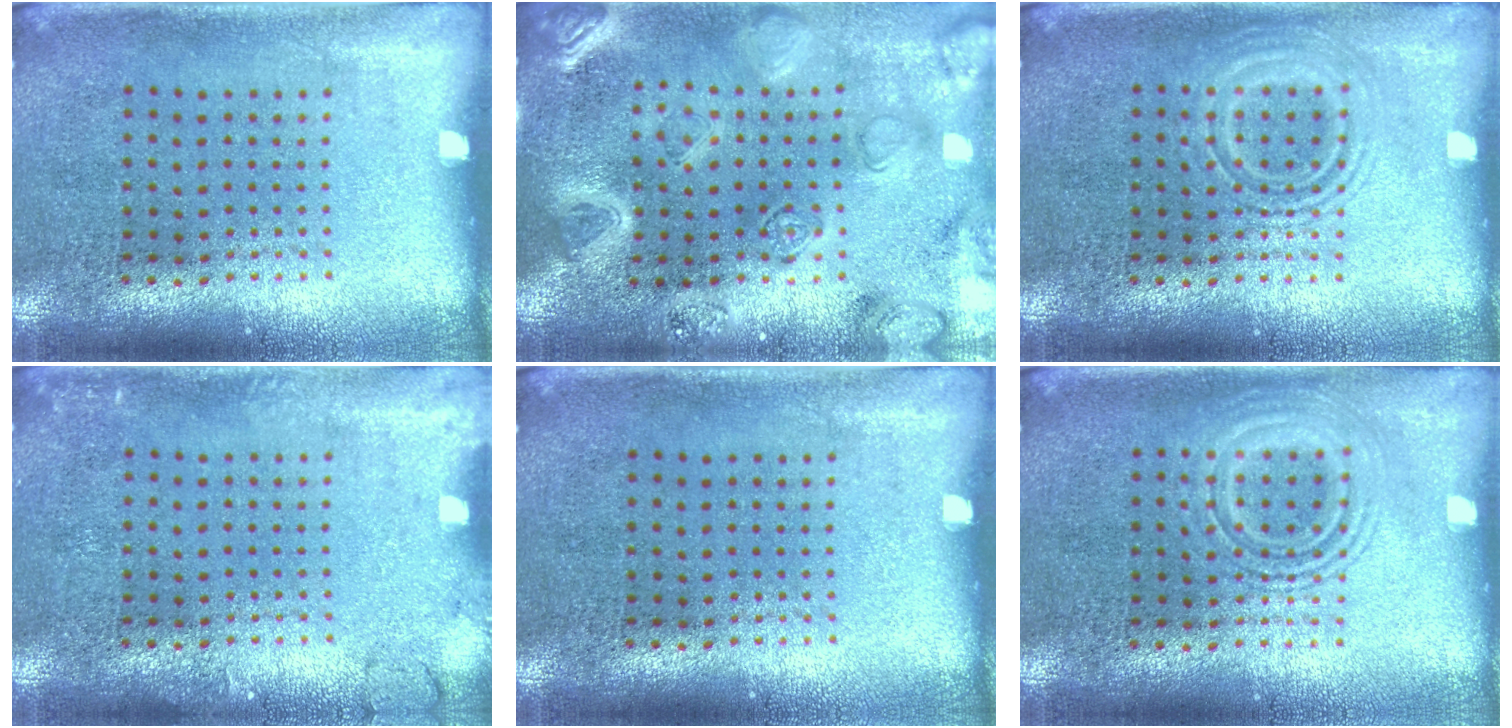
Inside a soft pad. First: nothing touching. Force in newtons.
{"total": 3.4, "press": 3.2, "slide": 1.2}
{"total": 2.4, "press": 2.4, "slide": 0.4}
{"total": 1.4, "press": 1.4, "slide": 0.2}
{"total": 0.0}
{"total": 2.8, "press": 2.7, "slide": 0.4}